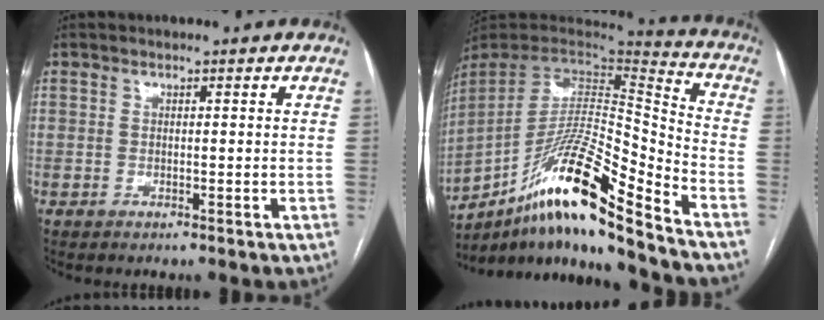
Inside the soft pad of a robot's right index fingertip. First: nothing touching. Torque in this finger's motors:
{"motor_torque": [1.27, -0.79, 0.52, 0.21]}